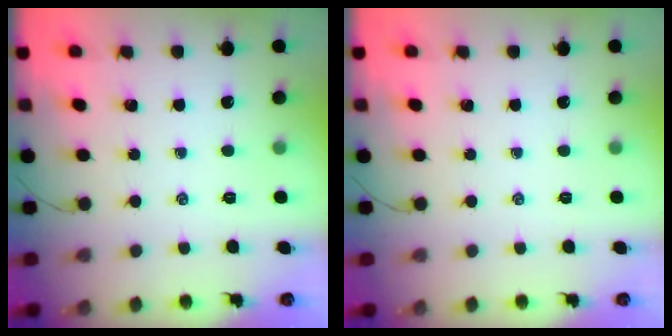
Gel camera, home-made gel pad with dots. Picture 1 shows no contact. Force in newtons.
{"total": 0.0}